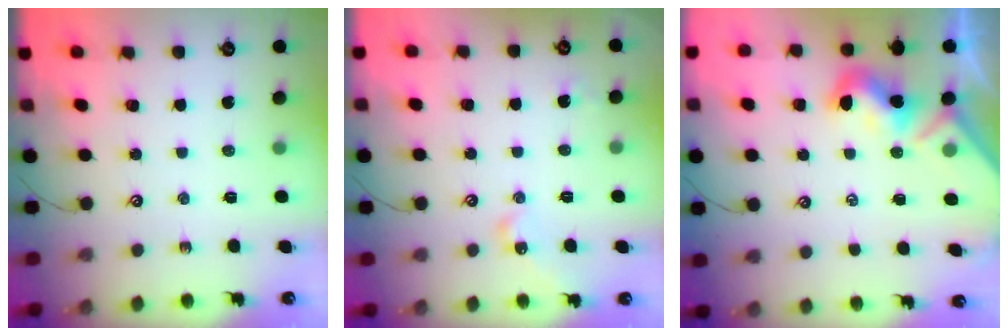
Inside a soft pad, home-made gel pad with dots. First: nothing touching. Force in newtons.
{"total": 7.3, "press": 7.2, "slide": 0.8}
{"total": 4.9, "press": 4.8, "slide": 0.8}